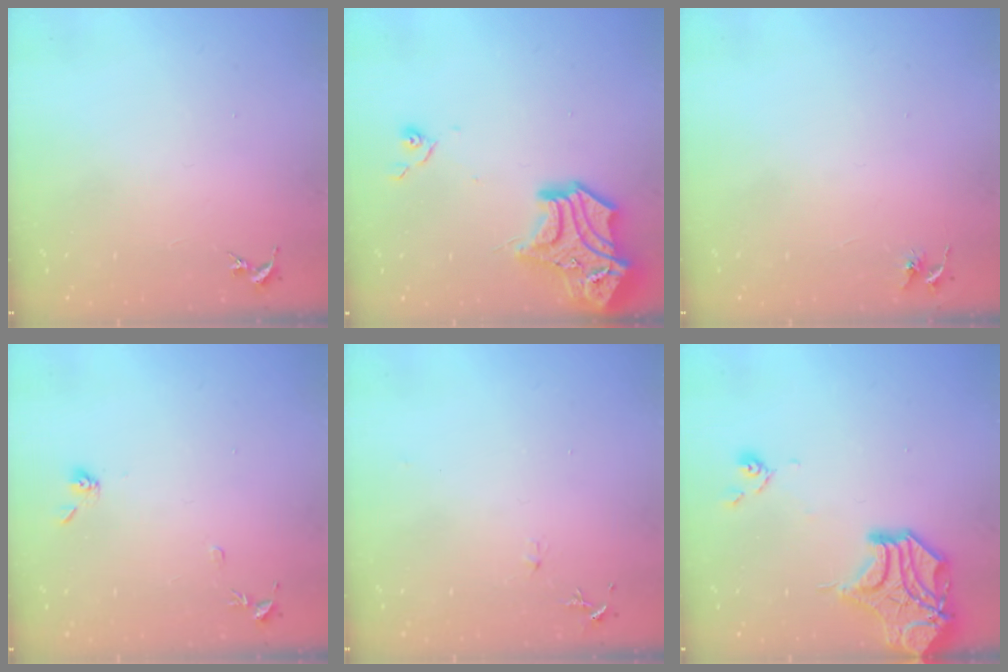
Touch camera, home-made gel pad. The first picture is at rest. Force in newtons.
{"total": 19.4, "press": 19.2, "slide": 2.6}
{"total": 3.4, "press": 3.4, "slide": 0.4}
{"total": 6.4, "press": 6.3, "slide": 0.9}
{"total": 4.1, "press": 4.1, "slide": 0.5}
{"total": 16.3, "press": 16.1, "slide": 2.6}